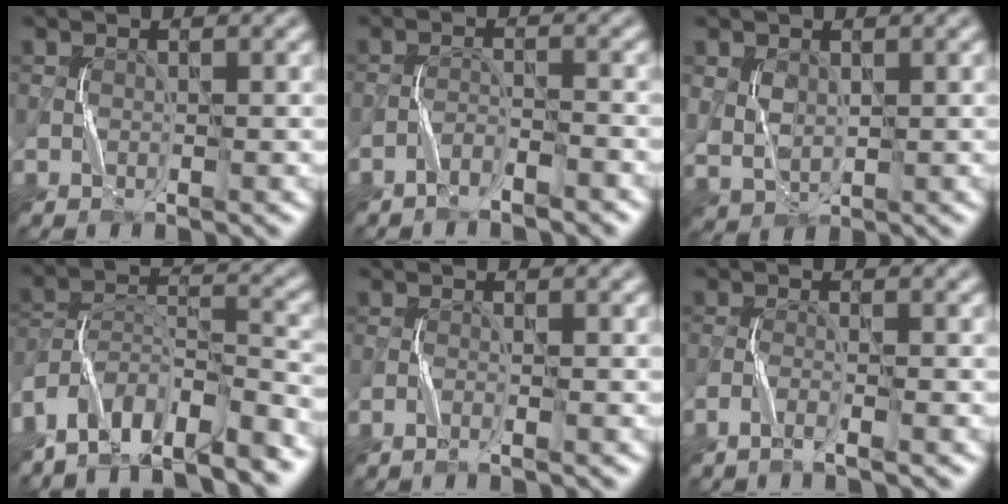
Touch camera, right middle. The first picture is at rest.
{"total": 1.9, "force": [-1.8, 0.0, 0.6], "torque": [-0.009, 0.008, -0.033]}
{"total": 2.0, "force": [0.9, 1.5, 1.1], "torque": [-0.033, -0.002, 0.023]}
{"total": 10.4, "force": [-8.9, 2.4, 4.8], "torque": [-0.095, 0.015, -0.155]}
{"total": 1.1, "force": [-0.9, -0.2, 0.5], "torque": [-0.016, 0.002, -0.017]}
{"total": 1.6, "force": [-1.3, -0.4, 0.8], "torque": [-0.023, 0.000, -0.028]}